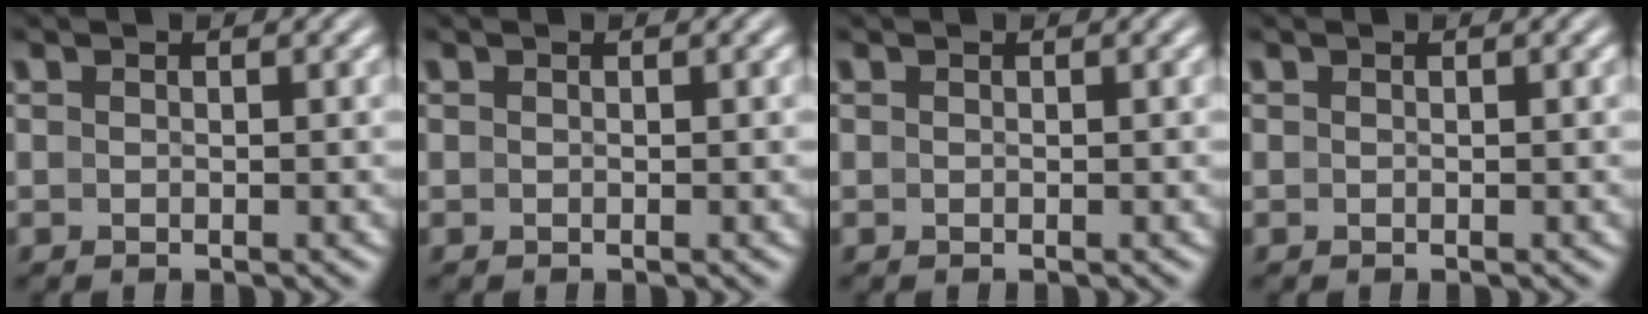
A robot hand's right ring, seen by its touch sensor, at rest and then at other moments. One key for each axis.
{"total": 0.0}
{"total": 0.0}
{"total": 0.0}